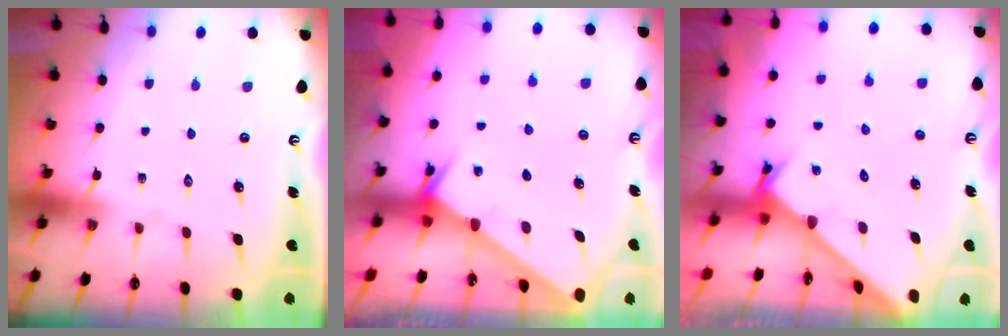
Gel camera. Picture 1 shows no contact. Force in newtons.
{"total": 1.9, "press": 1.9, "slide": 0.1}
{"total": 2.3, "press": 2.3, "slide": 0.1}